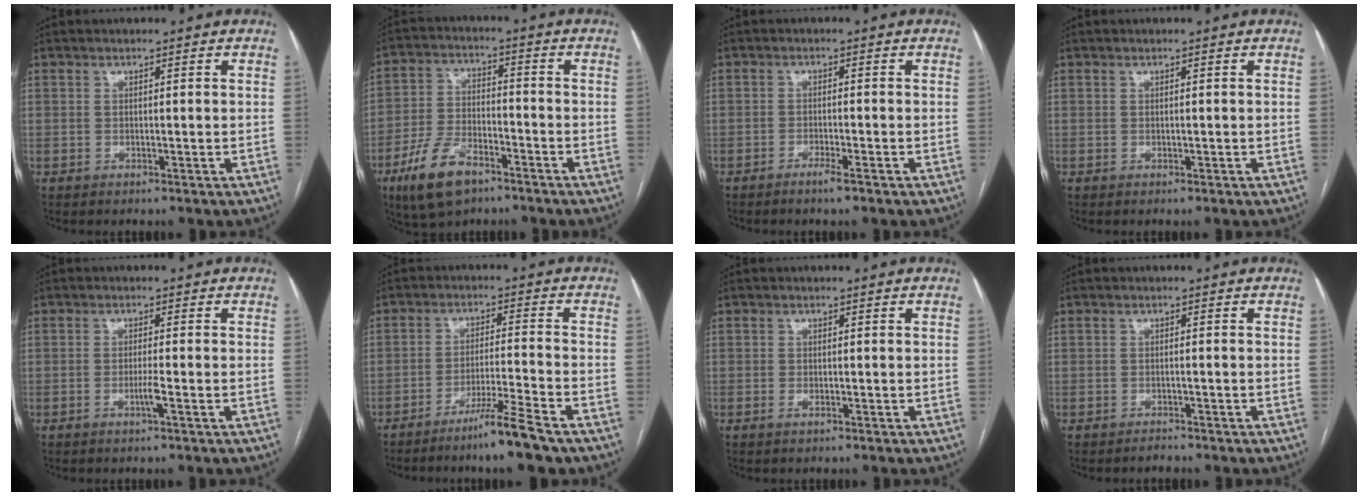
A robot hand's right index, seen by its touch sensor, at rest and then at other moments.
{"total": 10.7, "force": [-6.5, 5.0, 6.8], "torque": [-0.147, -0.001, -0.118]}
{"total": 2.3, "force": [-1.6, 0.1, 1.6], "torque": [-0.030, 0.000, -0.029]}
{"total": 0.0}
{"total": 2.1, "force": [-0.9, -0.4, 1.9], "torque": [-0.038, -0.004, -0.017]}
{"total": 7.7, "force": [-5.7, -0.8, 5.1], "torque": [-0.087, -0.021, -0.105]}
{"total": 0.8, "force": [-0.3, 0.4, 0.6], "torque": [-0.010, 0.000, -0.003]}
{"total": 1.1, "force": [-1.0, 0.4, -0.1], "torque": [0.001, -0.001, -0.016]}